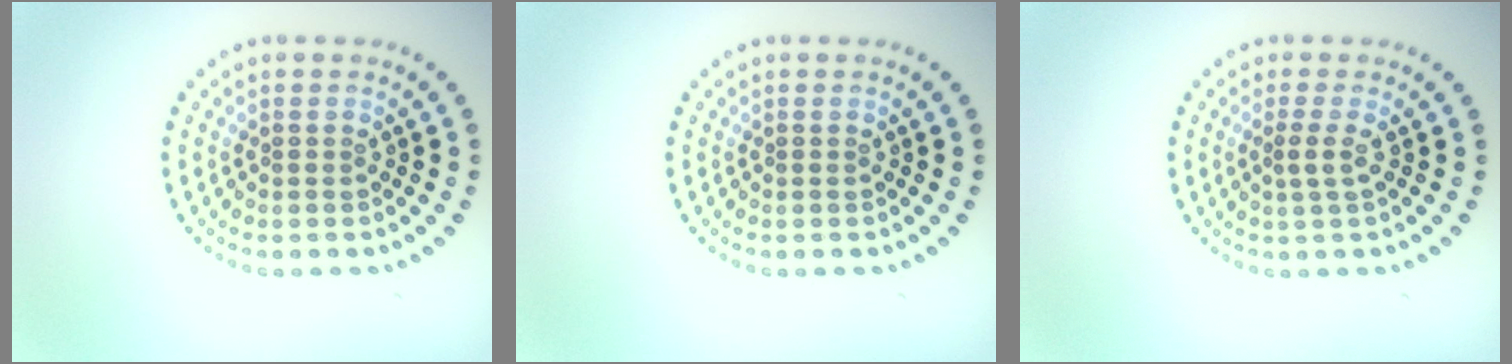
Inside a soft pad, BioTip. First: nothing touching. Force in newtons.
{"total": 0.0}
{"total": 1.3, "press": 0.9, "slide": 0.9}